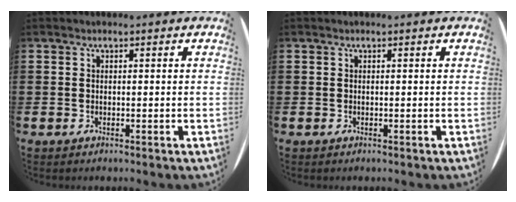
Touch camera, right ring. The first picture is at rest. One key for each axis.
{"total": 0.0}